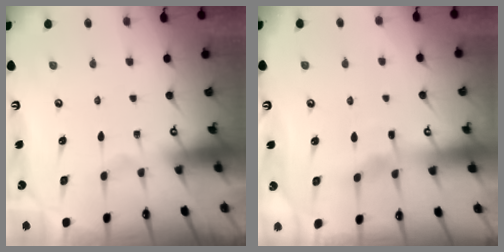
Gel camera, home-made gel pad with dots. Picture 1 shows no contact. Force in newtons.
{"total": 3.9, "press": 3.8, "slide": 0.5}